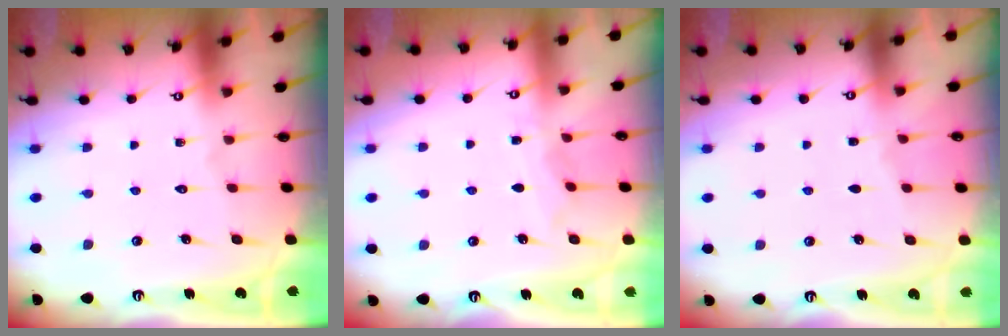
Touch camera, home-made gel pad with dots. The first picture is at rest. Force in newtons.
{"total": 4.3, "press": 4.2, "slide": 0.5}
{"total": 0.5, "press": 0.5, "slide": 0.1}